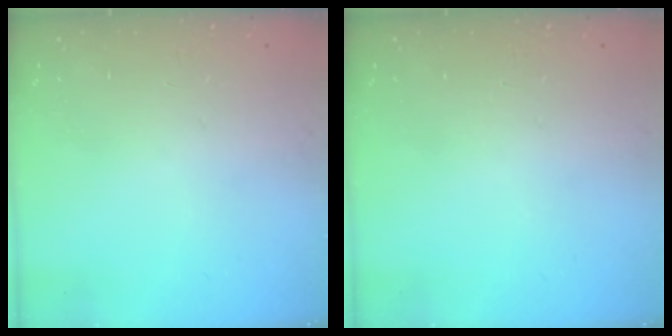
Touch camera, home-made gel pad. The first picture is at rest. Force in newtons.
{"total": 0.0}